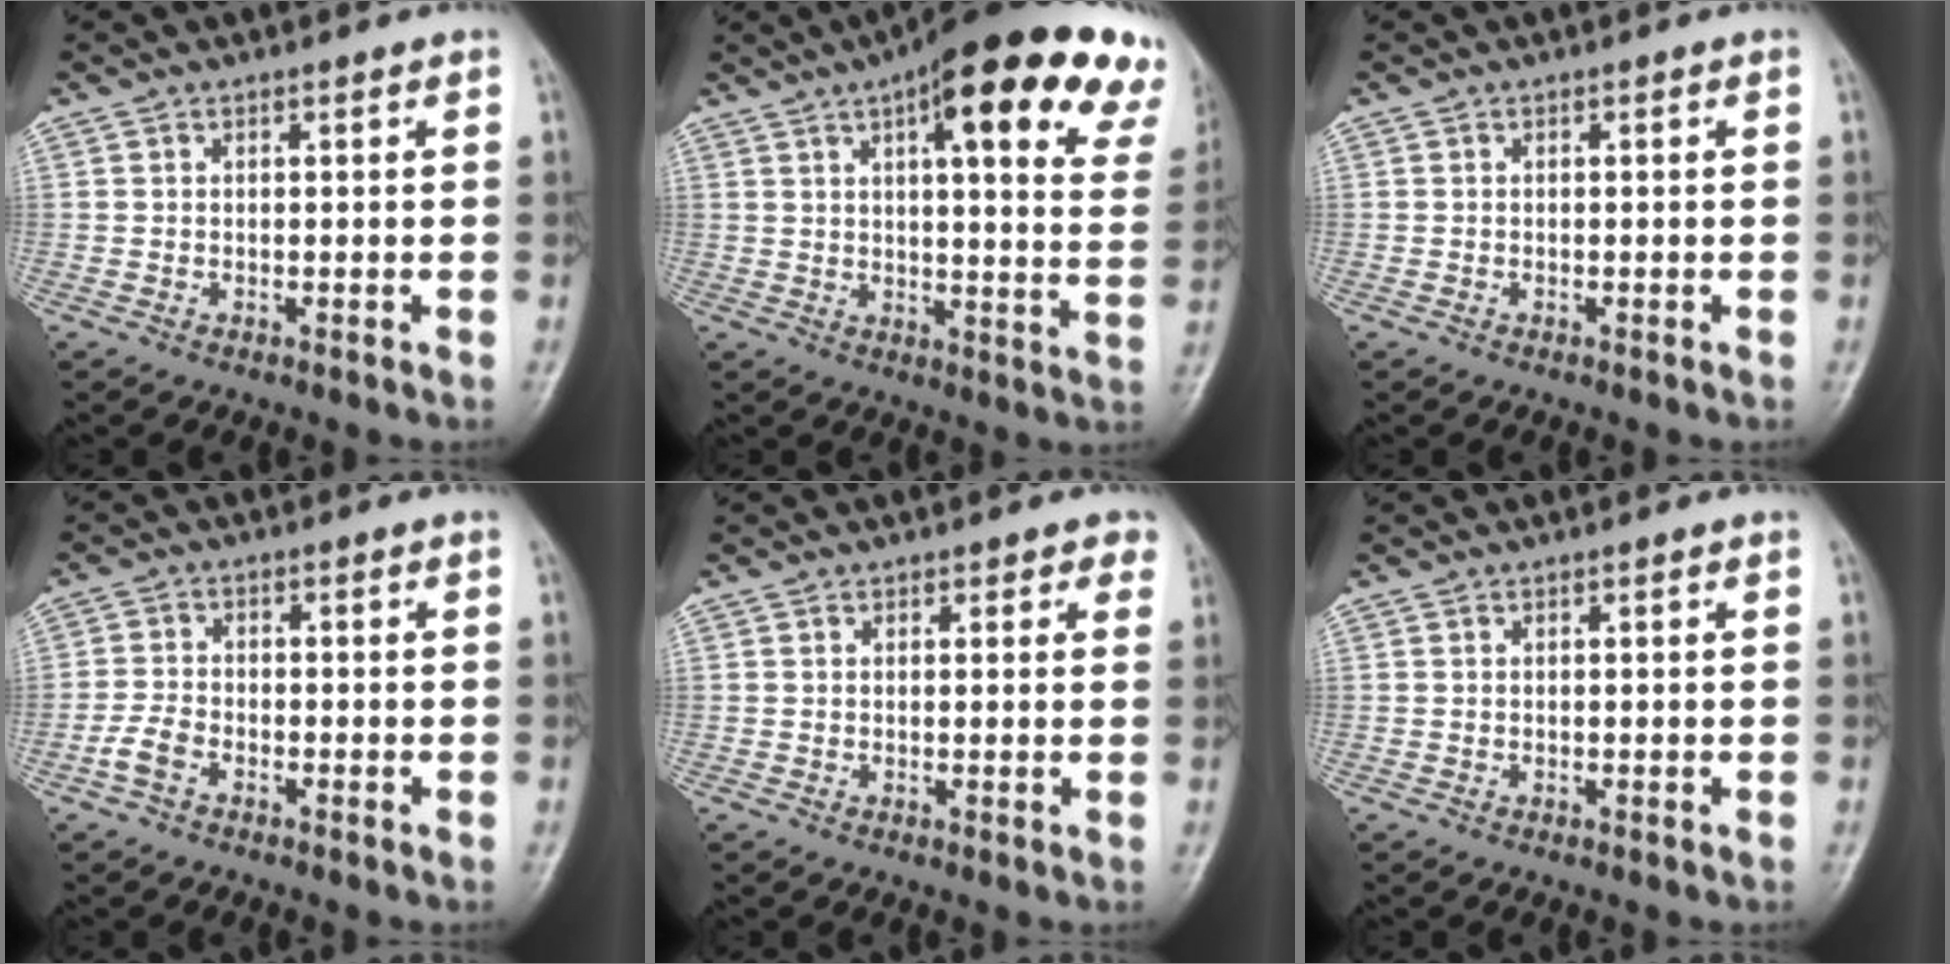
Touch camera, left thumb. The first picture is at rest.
{"total": 26.1, "force": [14.4, 7.2, 20.5], "torque": [-0.237, -0.013, 0.171]}
{"total": 0.0}
{"total": 3.6, "force": [-2.1, 1.9, 2.1], "torque": [-0.050, 0.011, -0.047]}
{"total": 2.4, "force": [1.4, 1.5, 1.3], "torque": [0.012, -0.003, 0.011]}
{"total": 0.0}